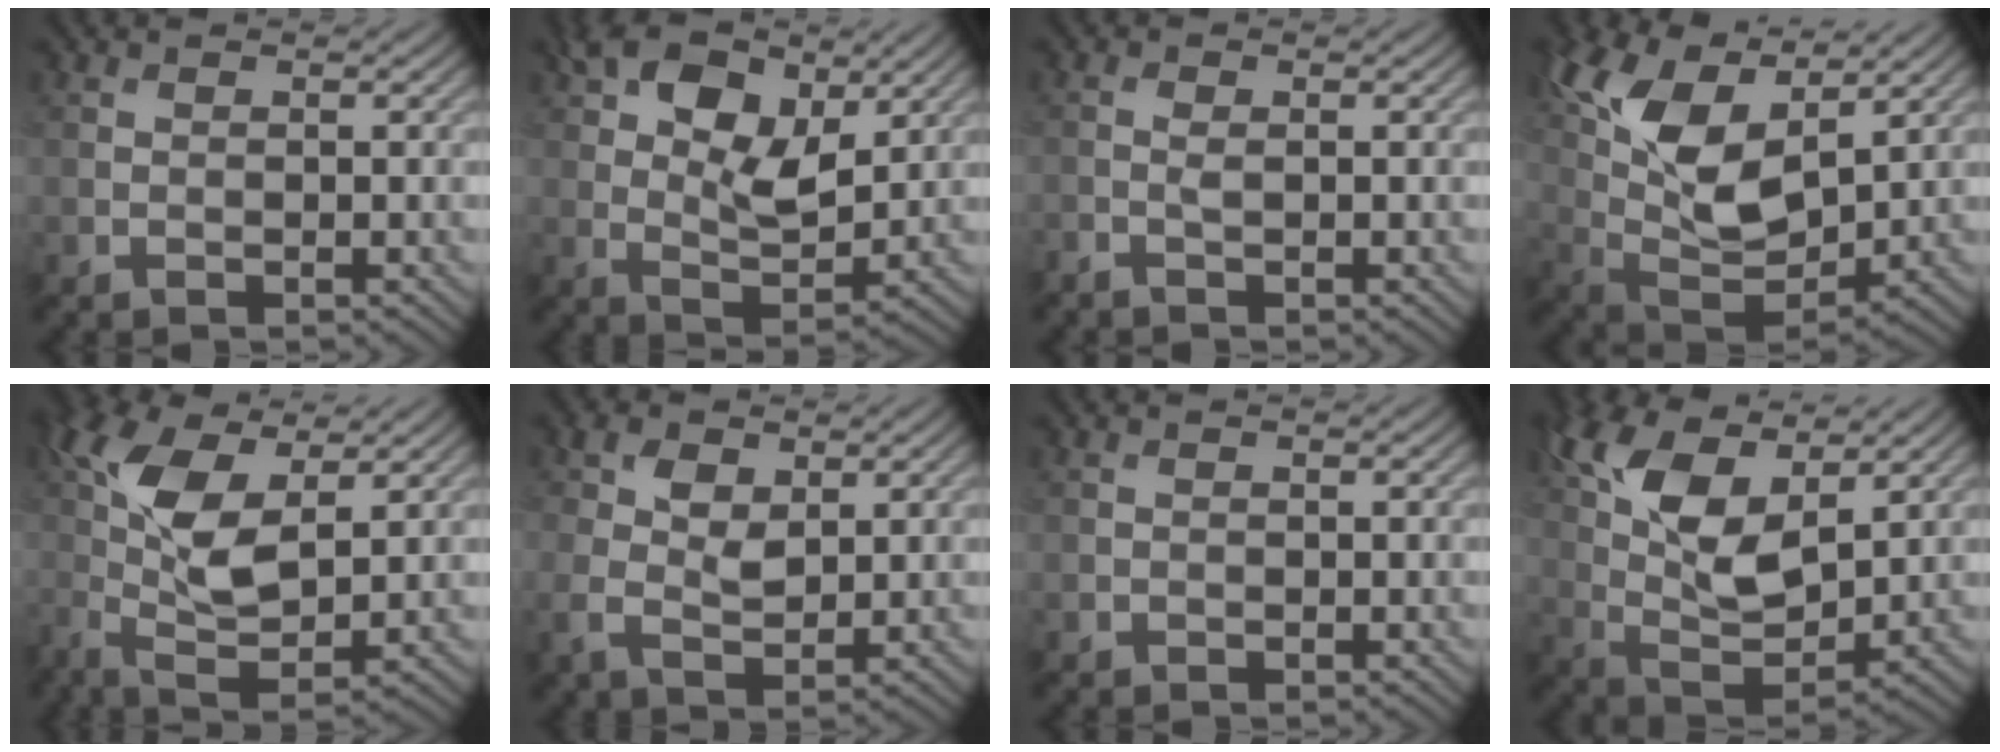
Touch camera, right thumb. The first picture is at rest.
{"total": 9.3, "force": [4.4, 5.2, 6.4], "torque": [-0.129, 0.004, 0.080]}
{"total": 1.2, "force": [-0.7, 0.4, 0.9], "torque": [-0.022, 0.002, -0.017]}
{"total": 13.5, "force": [6.2, 6.4, 10.1], "torque": [-0.220, 0.011, 0.124]}
{"total": 9.4, "force": [2.1, 3.9, 8.3], "torque": [-0.203, 0.007, 0.036]}
{"total": 4.6, "force": [1.4, 2.9, 3.3], "torque": [-0.076, -0.002, 0.025]}
{"total": 0.6, "force": [-0.2, 0.6, 0.0], "torque": [0.002, -0.005, -0.005]}
{"total": 11.8, "force": [5.5, 5.6, 8.8], "torque": [-0.201, 0.008, 0.112]}